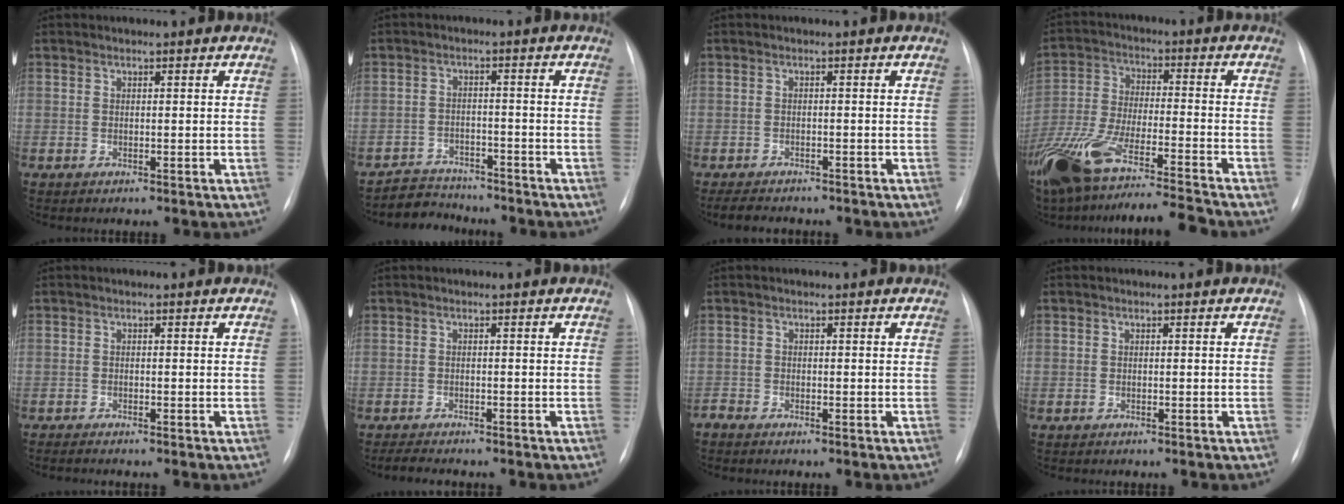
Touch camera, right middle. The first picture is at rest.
{"total": 5.2, "force": [-4.9, 1.6, -0.6], "torque": [0.011, 0.001, -0.081]}
{"total": 4.7, "force": [-4.2, 1.4, 1.6], "torque": [-0.027, -0.009, -0.060]}
{"total": 19.3, "force": [-15.6, 1.3, 11.3], "torque": [-0.238, -0.028, -0.281]}
{"total": 2.4, "force": [-2.2, 0.2, 1.1], "torque": [-0.020, -0.006, -0.030]}
{"total": 3.5, "force": [-3.2, 0.6, 1.3], "torque": [-0.023, -0.011, -0.049]}
{"total": 1.1, "force": [-1.1, 0.1, 0.1], "torque": [-0.005, -0.003, -0.021]}
{"total": 0.7, "force": [-0.6, 0.5, 0.0], "torque": [-0.007, 0.004, -0.012]}